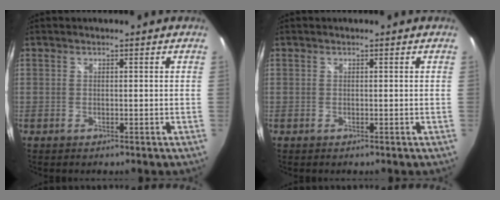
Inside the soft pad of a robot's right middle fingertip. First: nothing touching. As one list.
[{"total": 0.0}]